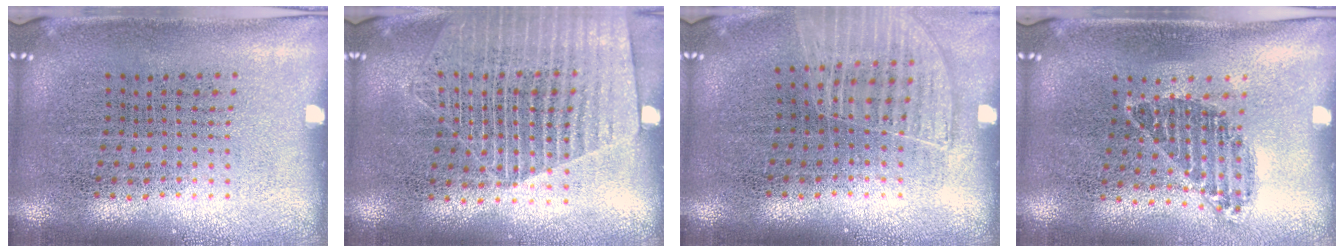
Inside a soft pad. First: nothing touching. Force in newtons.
{"total": 1.7, "press": 1.6, "slide": 0.7}
{"total": 1.1, "press": 1.1, "slide": 0.1}
{"total": 1.0, "press": 0.8, "slide": 0.5}